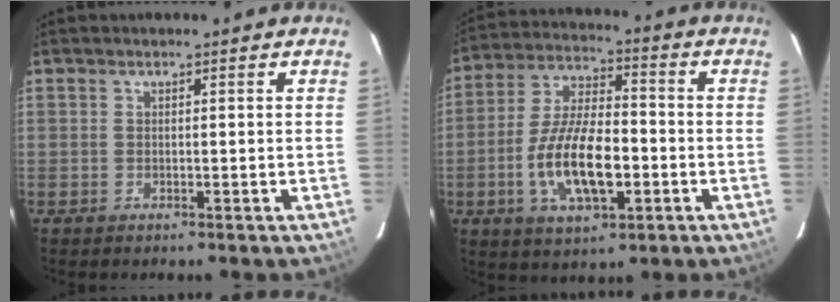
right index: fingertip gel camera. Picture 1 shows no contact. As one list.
[{"total": 14.6, "force": [-3.9, 6.2, 12.6], "torque": [-0.256, -0.002, -0.067]}]